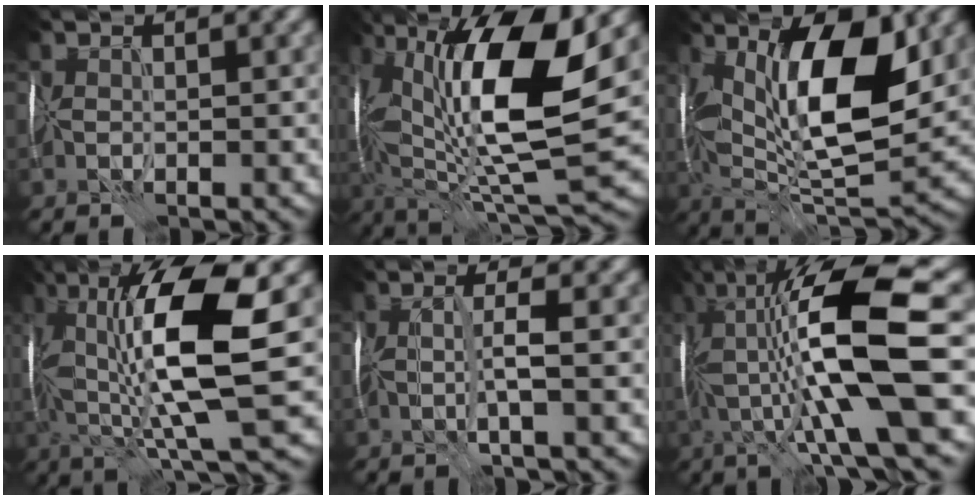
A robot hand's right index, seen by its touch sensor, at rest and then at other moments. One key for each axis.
{"total": 15.5, "fx": 3.3, "fy": 5.5, "fz": 14.2, "tx": -0.267, "ty": -0.002, "tz": 0.060}
{"total": 13.2, "fx": 3.5, "fy": 5.1, "fz": 11.6, "tx": -0.198, "ty": -0.003, "tz": 0.059}
{"total": 12.5, "fx": 1.7, "fy": 3.0, "fz": 12.0, "tx": -0.222, "ty": 0.001, "tz": 0.037}
{"total": 2.3, "fx": 0.3, "fy": -0.3, "fz": 2.2, "tx": -0.048, "ty": 0.001, "tz": 0.004}
{"total": 13.4, "fx": 0.8, "fy": 2.4, "fz": 13.2, "tx": -0.234, "ty": 0.017, "tz": 0.016}